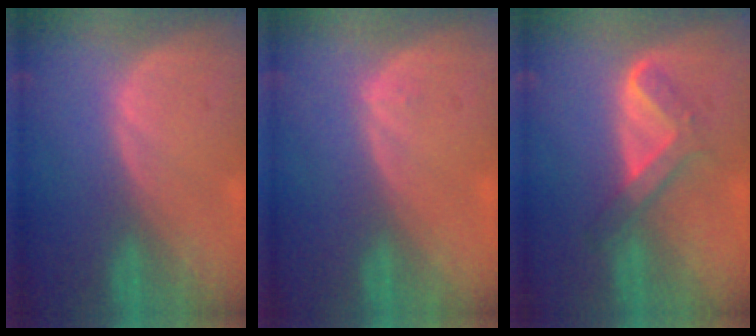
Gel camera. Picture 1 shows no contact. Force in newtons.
{"total": 0.6, "press": 0.4, "slide": 0.5}
{"total": 5.3, "press": 5.0, "slide": 1.9}